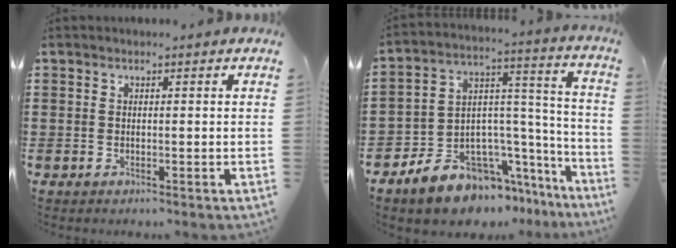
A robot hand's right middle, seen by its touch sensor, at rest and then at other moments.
{"total": 9.6, "force": [-8.1, 4.7, 2.1], "torque": [-0.059, 0.011, -0.155]}